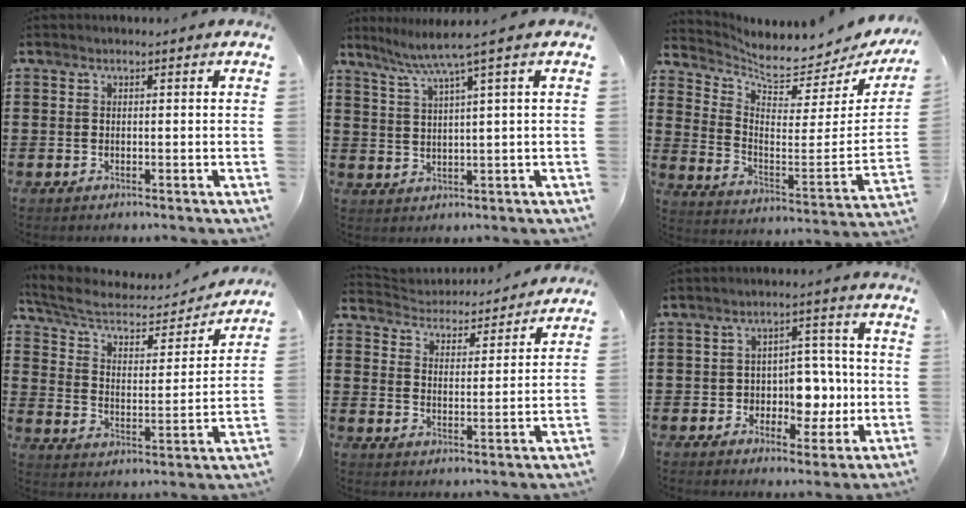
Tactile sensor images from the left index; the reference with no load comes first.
{"total": 4.7, "force": [2.5, -1.0, 3.9], "torque": [-0.083, -0.015, 0.037]}
{"total": 5.1, "force": [4.7, 0.4, 1.9], "torque": [-0.064, -0.054, 0.075]}
{"total": 6.4, "force": [5.0, 2.5, 3.1], "torque": [-0.086, -0.026, 0.084]}
{"total": 3.7, "force": [3.7, 0.3, -0.2], "torque": [-0.021, -0.031, 0.057]}
{"total": 6.8, "force": [-1.1, 5.2, 4.3], "torque": [-0.074, 0.010, -0.022]}